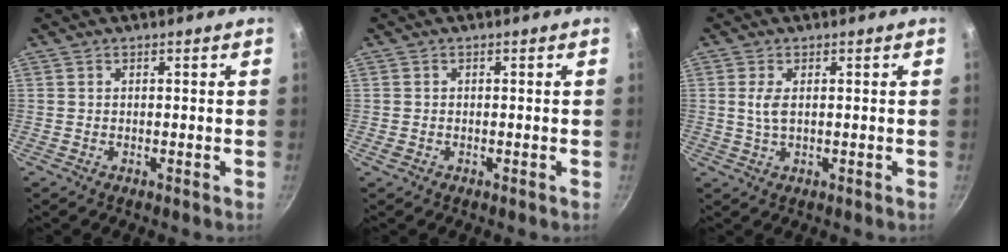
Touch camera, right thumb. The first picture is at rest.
{"total": 1.1, "force": [-0.5, 0.8, 0.4], "torque": [-0.008, 0.001, -0.008]}
{"total": 3.0, "force": [0.4, 1.4, 2.6], "torque": [-0.054, 0.000, 0.009]}